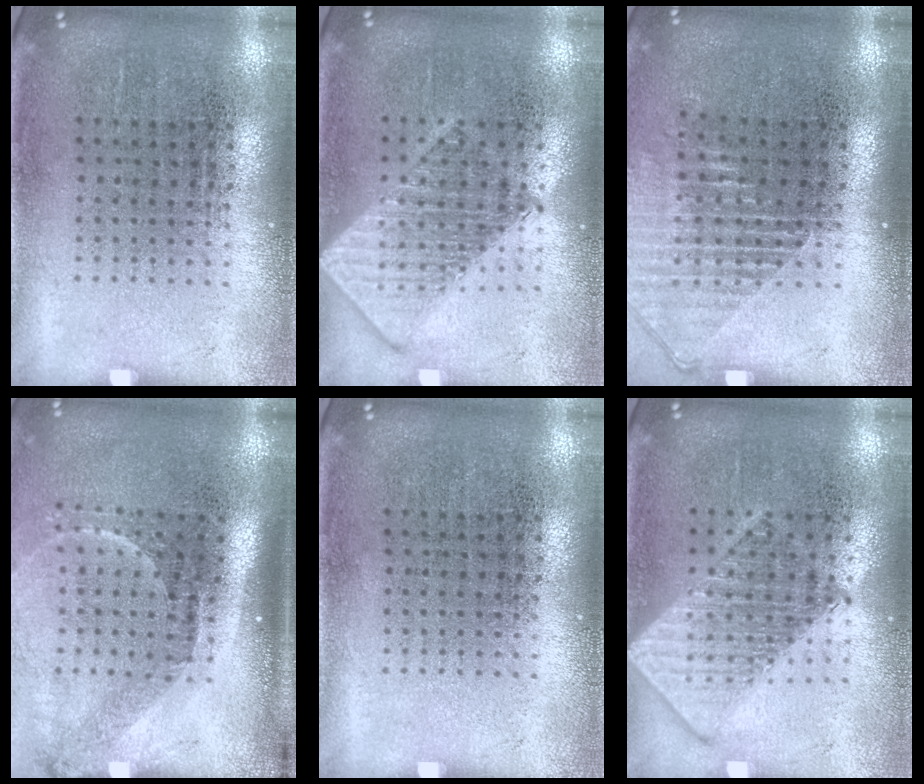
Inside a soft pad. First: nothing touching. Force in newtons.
{"total": 2.8, "press": 2.8, "slide": 0.4}
{"total": 1.3, "press": 1.2, "slide": 0.5}
{"total": 2.2, "press": 1.5, "slide": 1.6}
{"total": 0.0}
{"total": 2.8, "press": 2.8, "slide": 0.4}